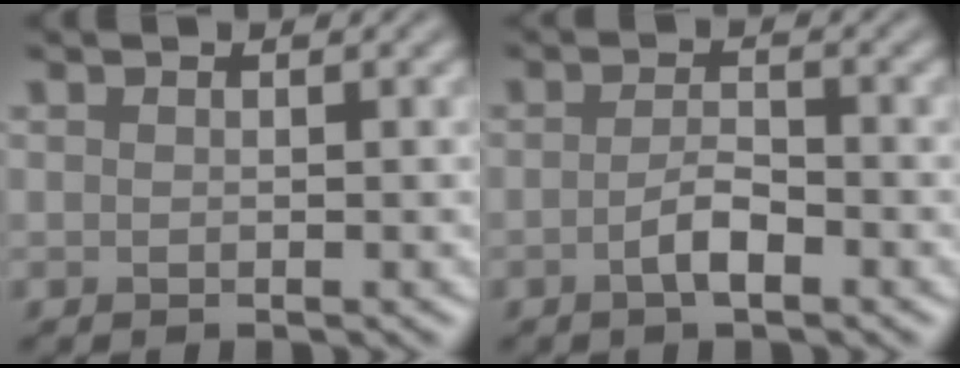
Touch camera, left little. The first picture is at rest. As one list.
[{"total": 2.1, "force": [-1.0, 0.6, 1.7], "torque": [-0.034, 0.003, -0.021]}]